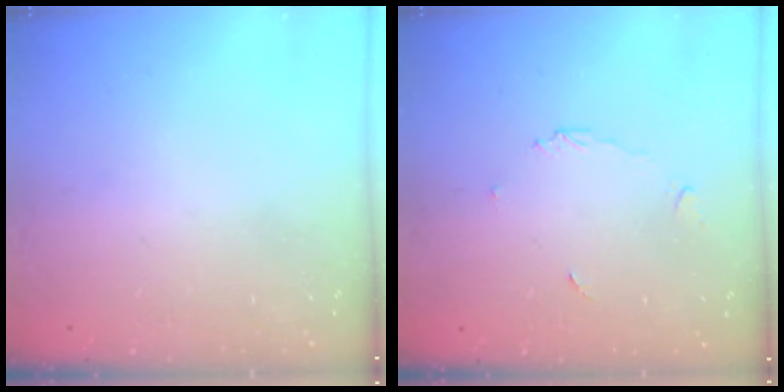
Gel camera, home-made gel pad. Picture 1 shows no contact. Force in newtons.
{"total": 3.8, "press": 3.8, "slide": 0.5}